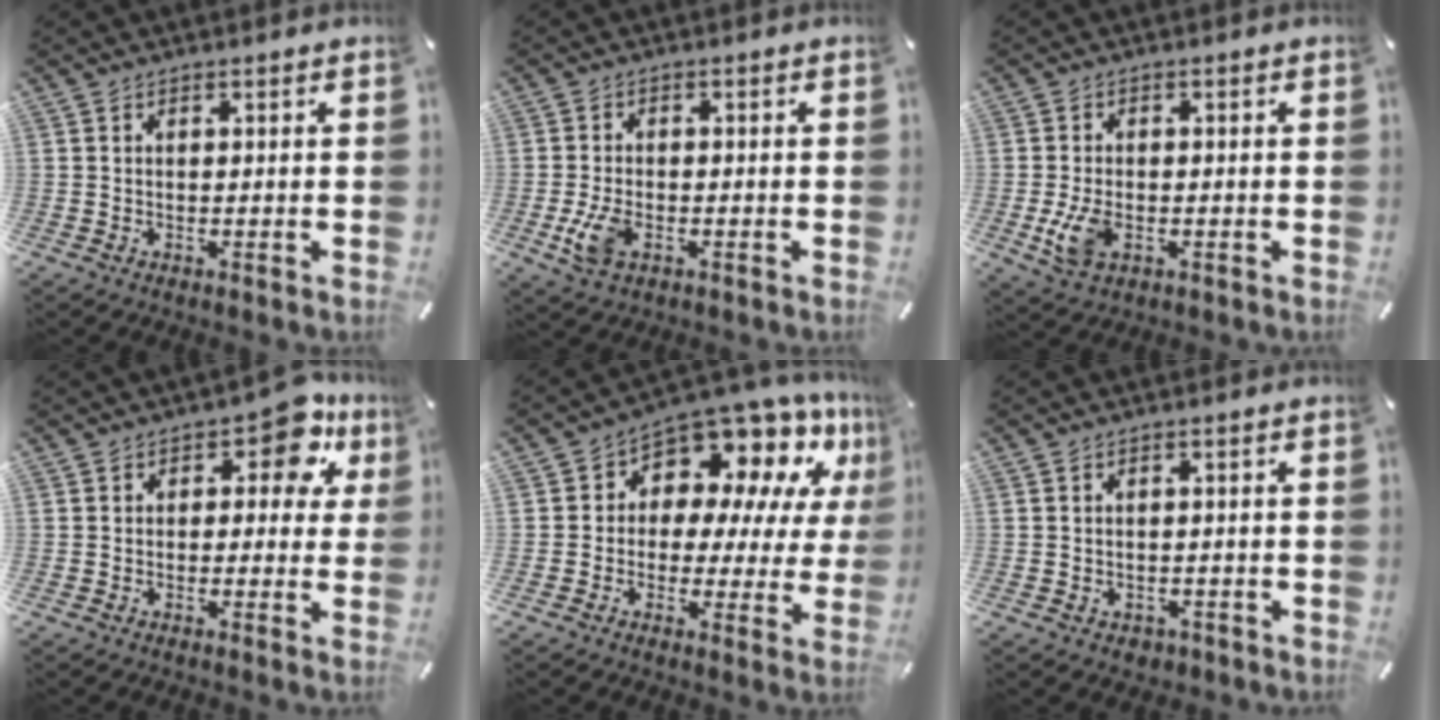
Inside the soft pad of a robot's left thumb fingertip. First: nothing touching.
{"total": 6.4, "force": [-2.1, 3.8, 4.8], "torque": [-0.116, -0.002, -0.040]}
{"total": 6.3, "force": [-1.6, 4.0, 4.6], "torque": [-0.109, -0.002, -0.029]}
{"total": 9.5, "force": [4.2, 5.2, 6.7], "torque": [-0.073, -0.019, 0.067]}
{"total": 10.8, "force": [7.5, 6.2, 4.5], "torque": [-0.083, -0.075, 0.135]}
{"total": 1.9, "force": [-0.8, 1.5, 0.7], "torque": [-0.011, 0.005, -0.017]}